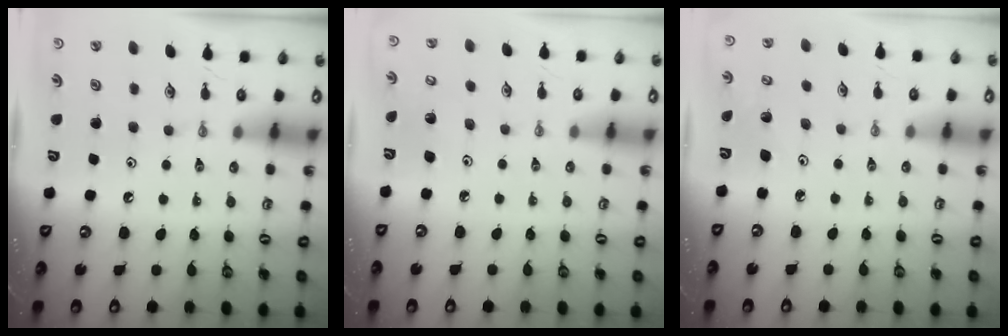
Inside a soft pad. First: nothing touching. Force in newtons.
{"total": 3.8, "press": 3.8, "slide": 0.4}
{"total": 2.8, "press": 2.8, "slide": 0.2}